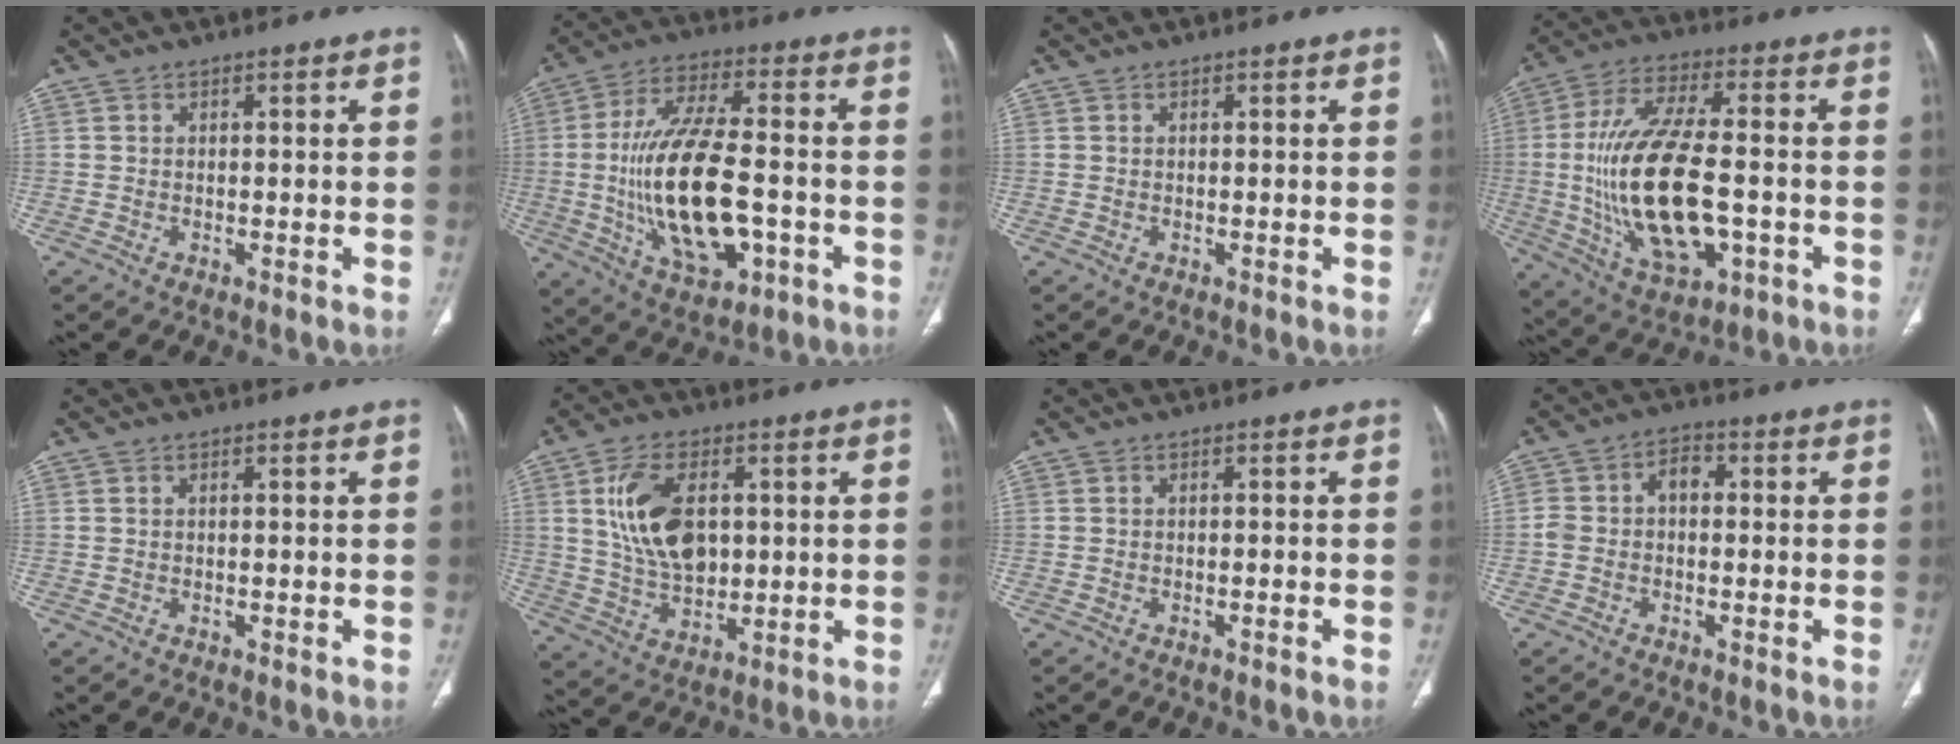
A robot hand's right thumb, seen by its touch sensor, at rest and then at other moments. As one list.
[{"total": 20.6, "force": [-3.3, 9.2, 18.1], "torque": [-0.340, 0.016, -0.044]}, {"total": 0.0}, {"total": 22.3, "force": [-2.8, 10.1, 19.7], "torque": [-0.387, 0.009, -0.033]}, {"total": 0.0}, {"total": 13.5, "force": [2.8, 8.2, 10.4], "torque": [-0.177, -0.009, 0.060]}, {"total": 0.8, "force": [-0.6, 0.0, 0.5], "torque": [-0.016, 0.007, -0.006]}, {"total": 5.1, "force": [-0.3, 3.6, 3.7], "torque": [-0.063, 0.022, -0.013]}]